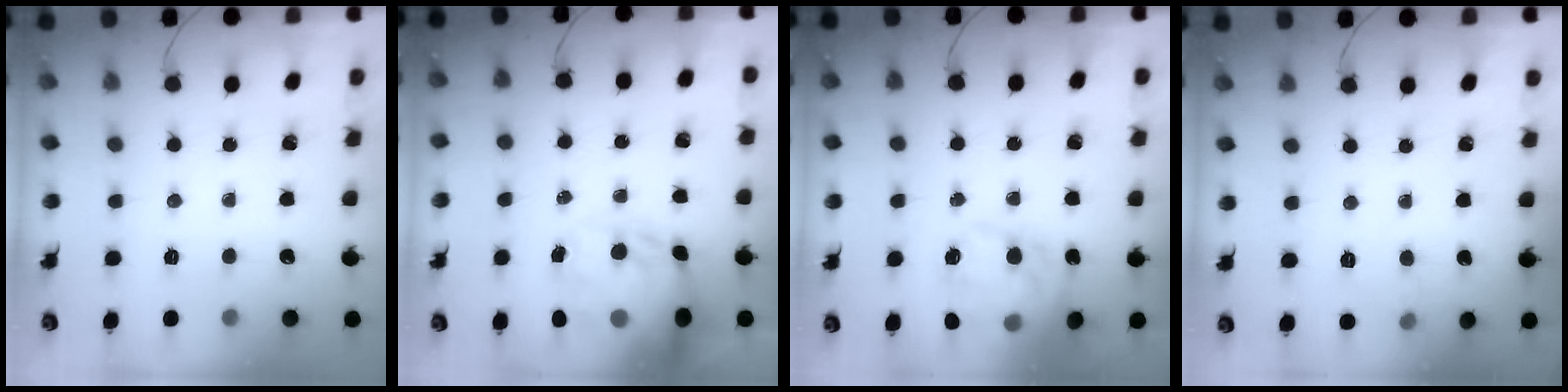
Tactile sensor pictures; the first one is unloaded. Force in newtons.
{"total": 16.2, "press": 15.7, "slide": 4.0}
{"total": 17.0, "press": 16.6, "slide": 3.4}
{"total": 3.2, "press": 2.8, "slide": 1.6}